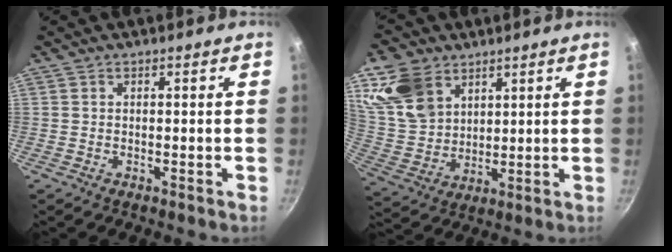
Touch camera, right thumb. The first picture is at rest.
{"total": 13.7, "force": [7.1, 9.8, 6.5], "torque": [-0.106, -0.025, 0.150]}